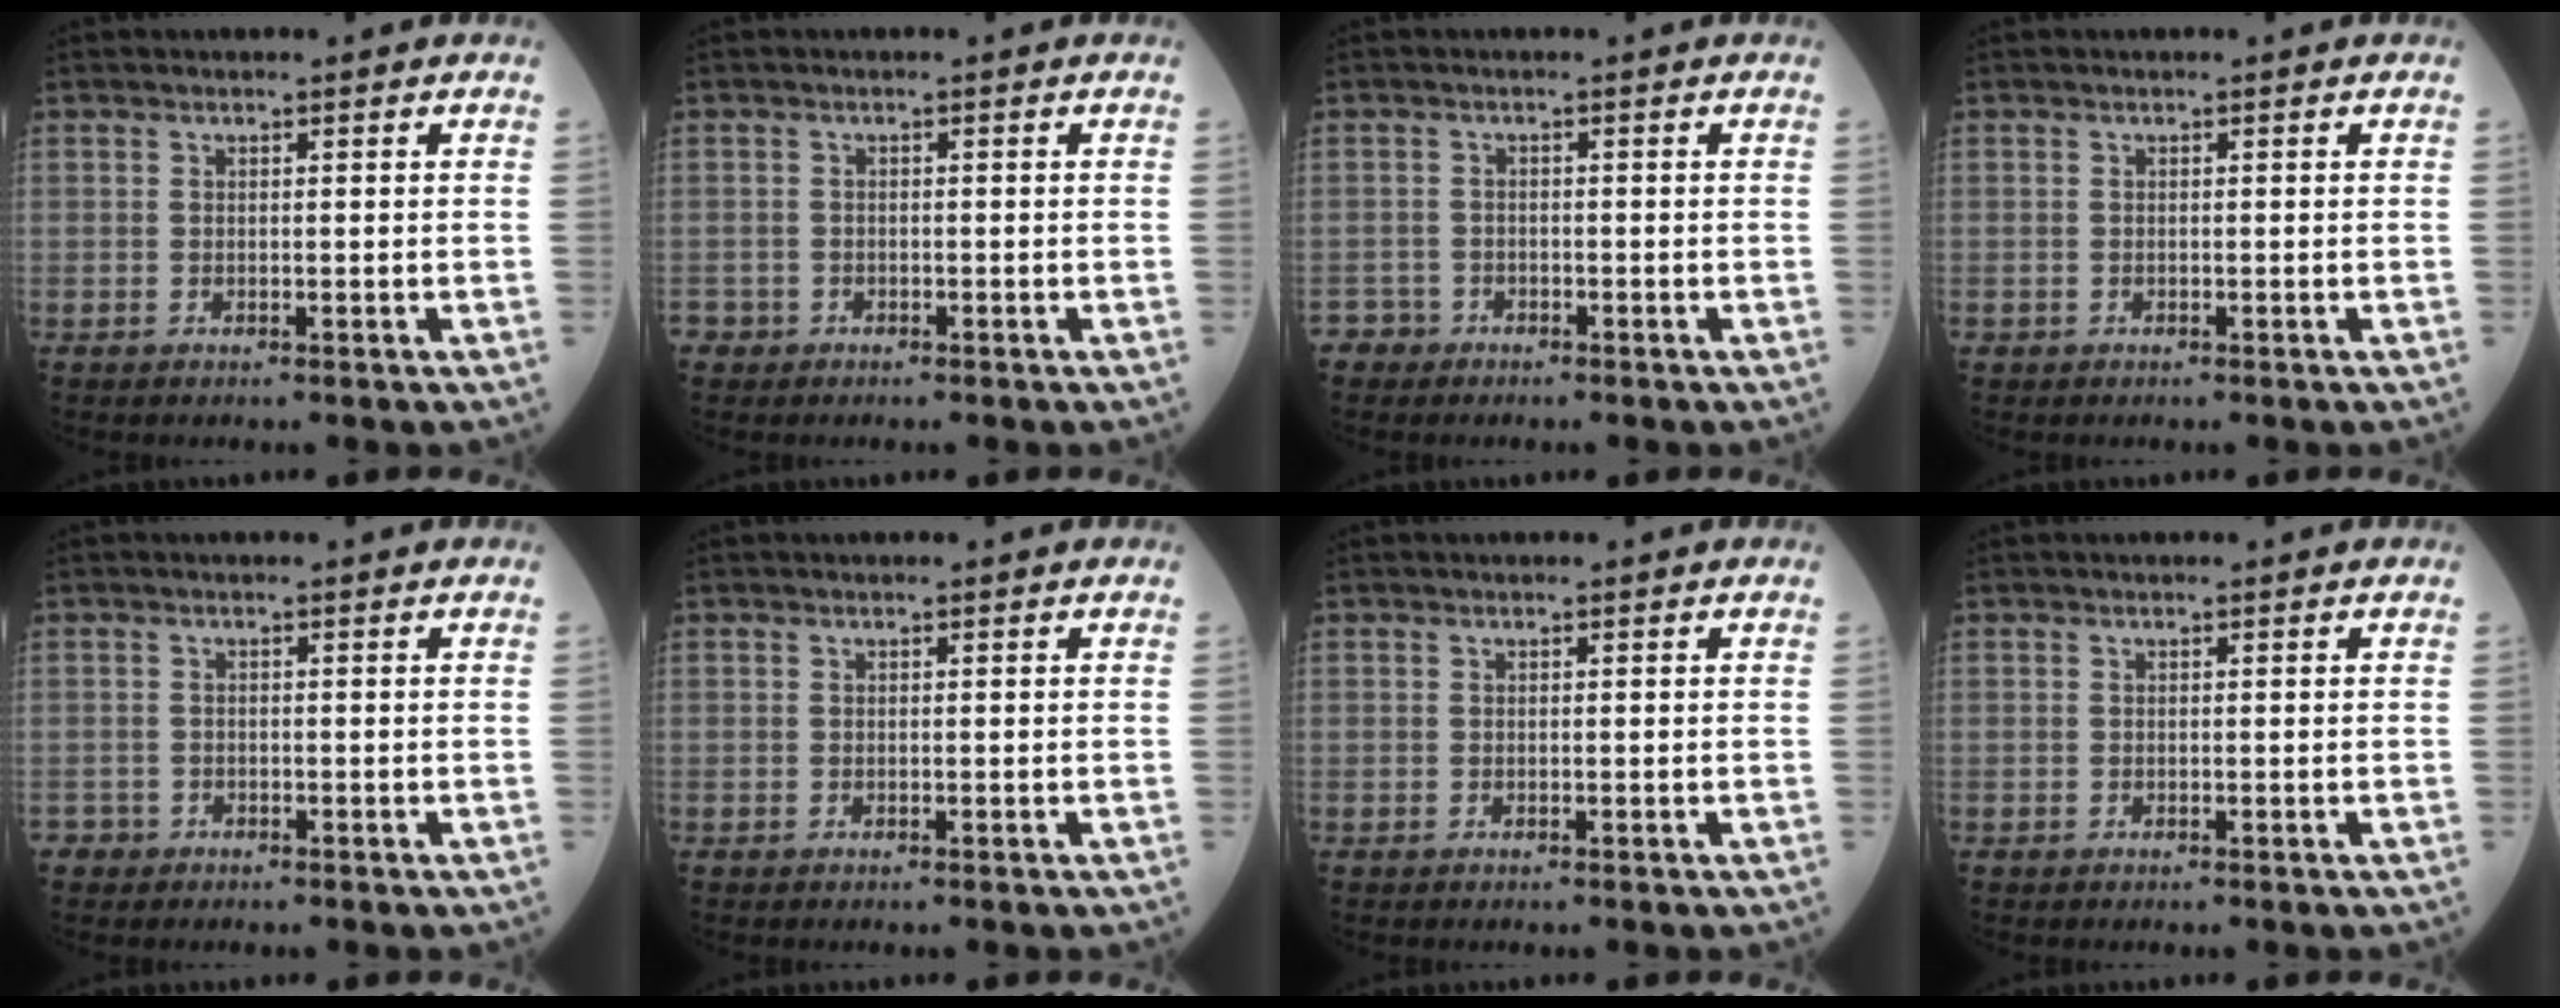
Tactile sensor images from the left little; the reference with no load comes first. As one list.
[{"total": 2.0, "force": [-1.3, 1.4, 0.1], "torque": [-0.012, 0.004, -0.025]}, {"total": 2.1, "force": [-1.5, 1.3, -0.6], "torque": [0.004, 0.006, -0.032]}, {"total": 0.0}, {"total": 1.4, "force": [-1.0, 1.0, -0.2], "torque": [-0.006, 0.005, -0.019]}, {"total": 0.0}, {"total": 0.0}, {"total": 0.0}]